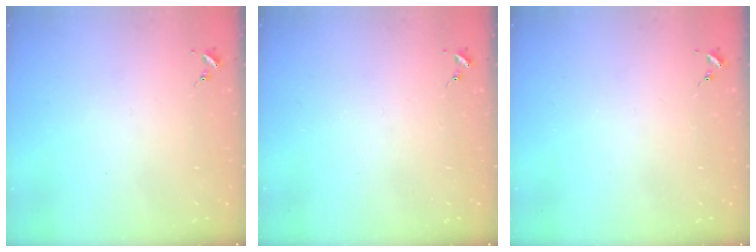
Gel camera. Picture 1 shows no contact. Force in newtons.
{"total": 0.0}
{"total": 0.0}